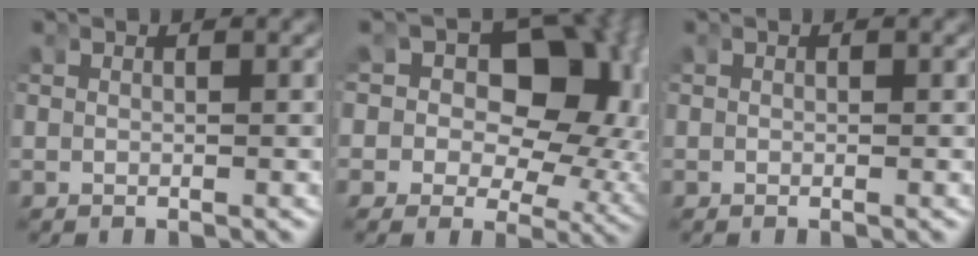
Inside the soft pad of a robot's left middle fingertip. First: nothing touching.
{"total": 17.9, "force": [3.1, 13.9, 11.0], "torque": [-0.170, 0.013, 0.020]}
{"total": 0.0}